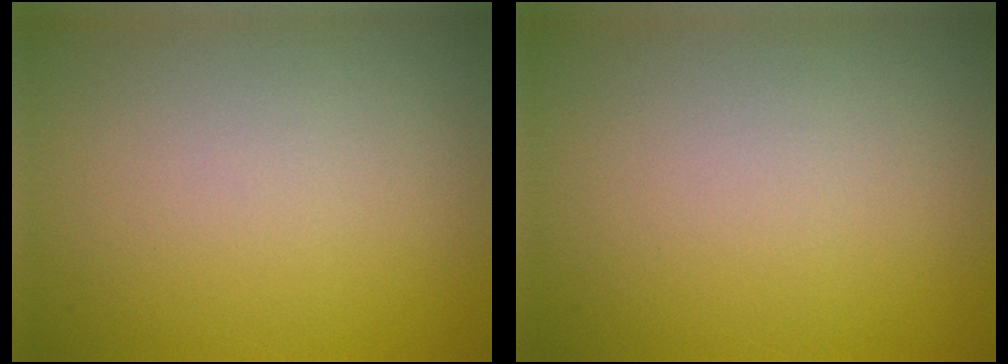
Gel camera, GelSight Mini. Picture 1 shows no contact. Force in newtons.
{"total": 0.0}